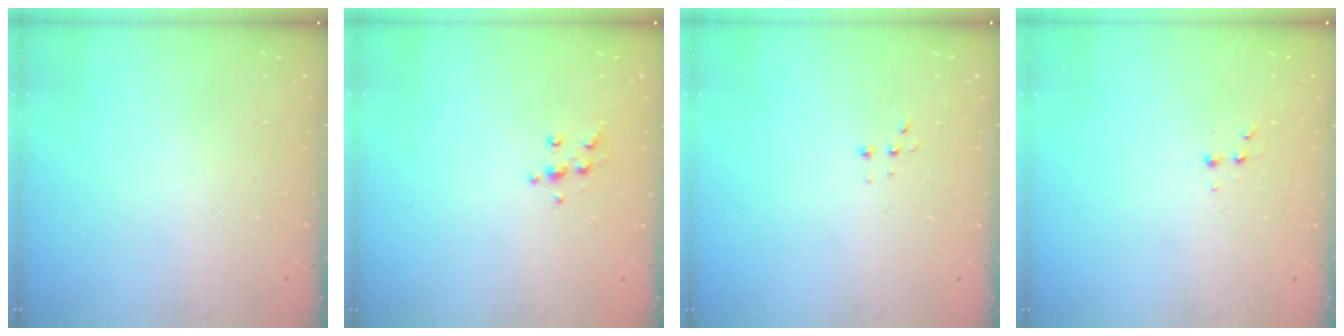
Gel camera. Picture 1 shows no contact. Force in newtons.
{"total": 6.4, "press": 6.4, "slide": 0.5}
{"total": 2.2, "press": 2.2, "slide": 0.5}
{"total": 2.6, "press": 2.5, "slide": 0.8}